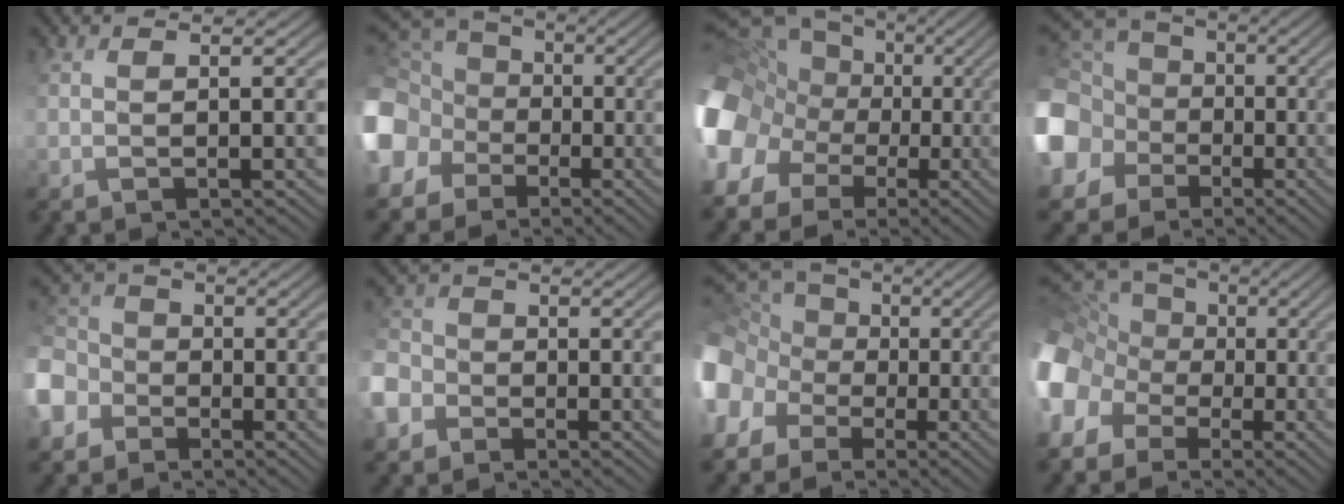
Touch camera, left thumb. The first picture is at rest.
{"total": 11.9, "force": [-3.9, 10.5, 4.1], "torque": [-0.177, -0.028, -0.076]}
{"total": 15.8, "force": [-1.5, 14.0, 7.2], "torque": [-0.236, -0.012, -0.037]}
{"total": 13.1, "force": [-3.5, 11.8, 4.4], "torque": [-0.185, -0.032, -0.079]}
{"total": 5.8, "force": [-3.5, 4.6, 0.9], "torque": [-0.059, 0.001, -0.086]}
{"total": 4.7, "force": [-3.5, 3.0, 0.2], "torque": [-0.034, -0.002, -0.078]}
{"total": 14.1, "force": [-3.7, 12.4, 5.7], "torque": [-0.205, -0.014, -0.093]}
{"total": 13.2, "force": [-3.3, 11.6, 5.4], "torque": [-0.211, -0.017, -0.070]}